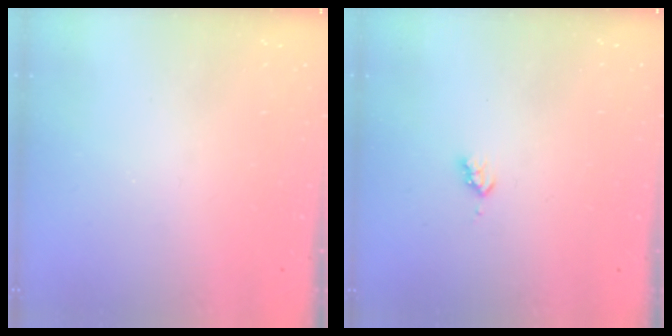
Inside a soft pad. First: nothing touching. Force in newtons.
{"total": 3.1, "press": 3.0, "slide": 0.5}